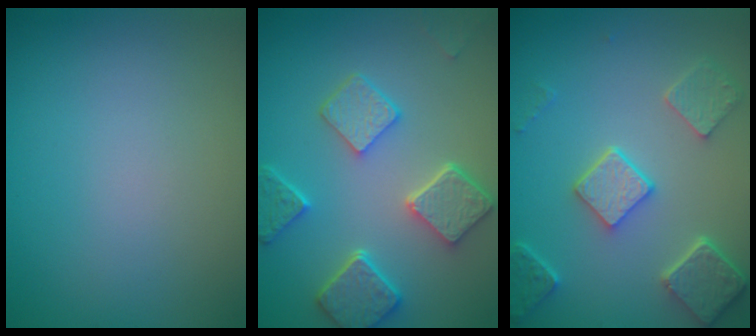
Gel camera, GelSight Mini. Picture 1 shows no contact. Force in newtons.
{"total": 5.8, "press": 4.5, "slide": 3.6}
{"total": 5.5, "press": 4.2, "slide": 3.5}